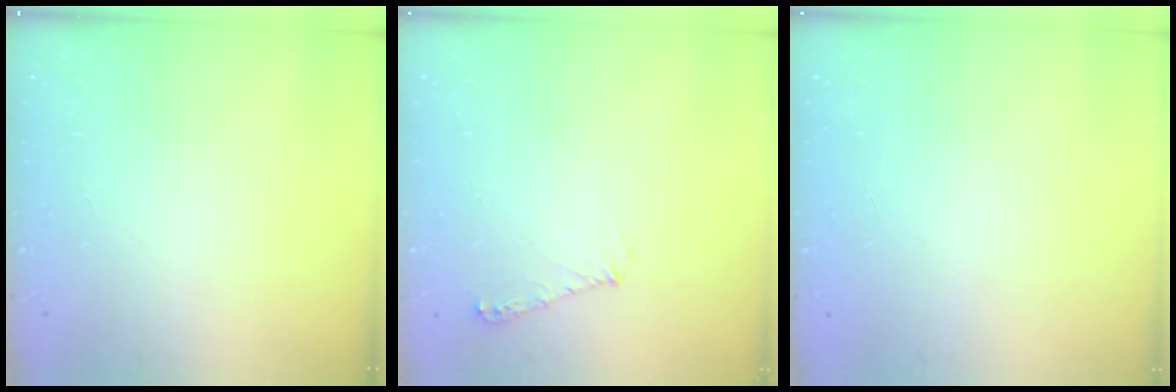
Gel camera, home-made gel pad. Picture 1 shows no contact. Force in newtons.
{"total": 5.7, "press": 5.7, "slide": 0.5}
{"total": 0.7, "press": 0.3, "slide": 0.7}